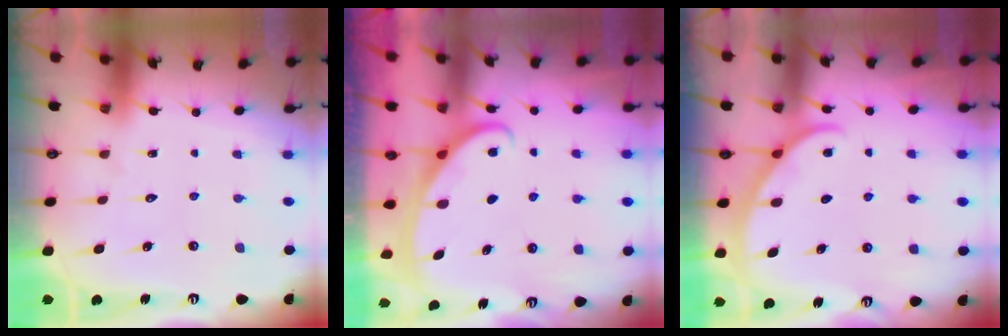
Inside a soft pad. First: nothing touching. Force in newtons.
{"total": 3.0, "press": 2.9, "slide": 0.4}
{"total": 1.9, "press": 1.9, "slide": 0.2}